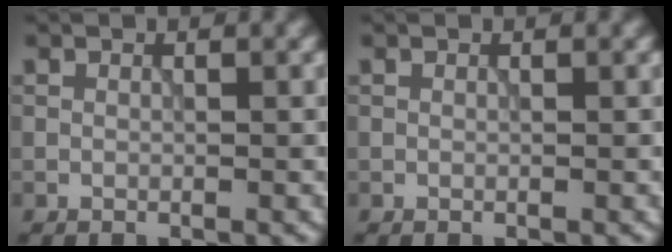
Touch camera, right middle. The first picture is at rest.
{"total": 0.0}